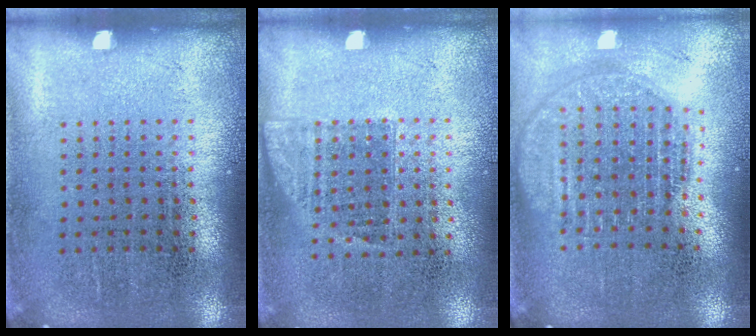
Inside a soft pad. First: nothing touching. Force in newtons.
{"total": 1.0, "press": 0.8, "slide": 0.5}
{"total": 1.8, "press": 1.5, "slide": 1.0}